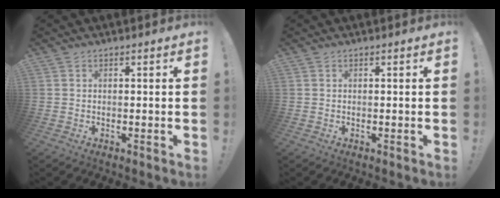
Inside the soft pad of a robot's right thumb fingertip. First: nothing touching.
{"total": 0.0}